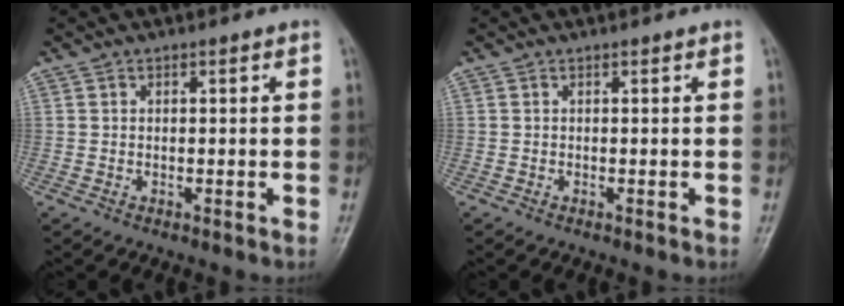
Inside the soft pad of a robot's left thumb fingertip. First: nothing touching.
{"total": 0.0}